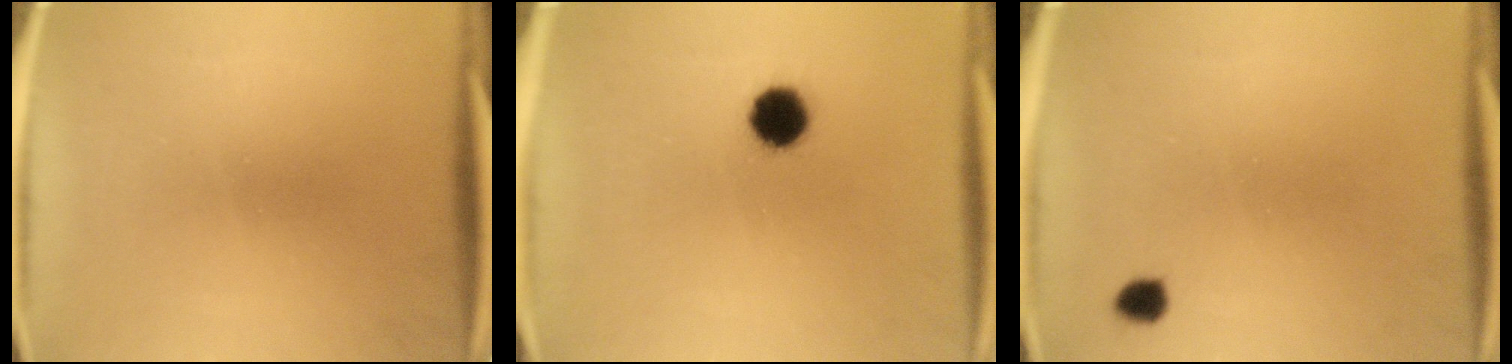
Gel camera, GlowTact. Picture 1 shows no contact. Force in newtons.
{"total": 6.6}
{"total": 1.9}